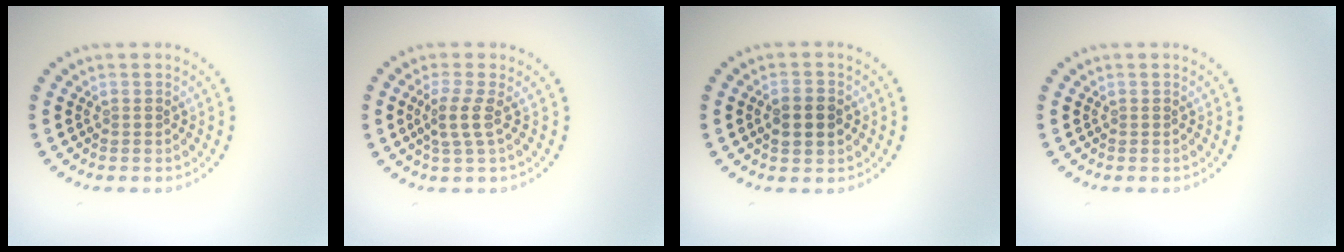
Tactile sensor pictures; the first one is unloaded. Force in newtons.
{"total": 2.1, "press": 1.6, "slide": 1.4}
{"total": 3.3, "press": 3.3, "slide": 0.2}
{"total": 0.0}